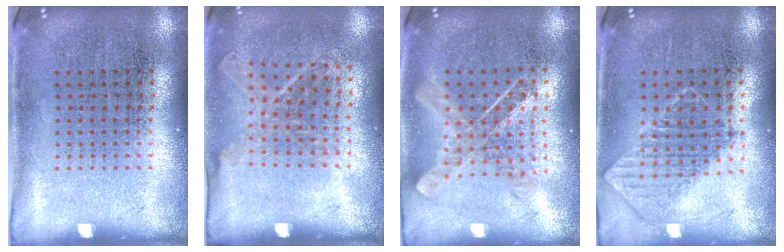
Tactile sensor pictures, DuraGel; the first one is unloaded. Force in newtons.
{"total": 1.1, "press": 1.0, "slide": 0.5}
{"total": 0.9, "press": 0.9, "slide": 0.0}
{"total": 0.8, "press": 0.8, "slide": 0.1}